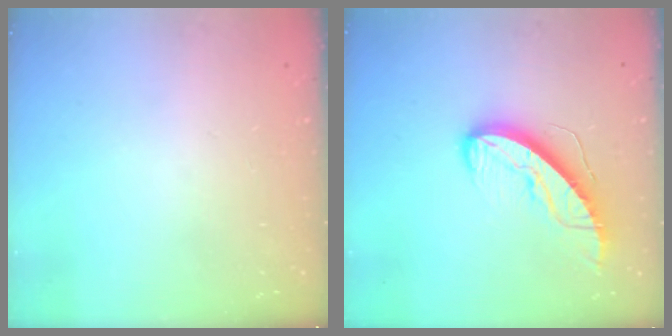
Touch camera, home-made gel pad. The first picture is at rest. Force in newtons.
{"total": 11.2, "press": 11.2, "slide": 0.9}